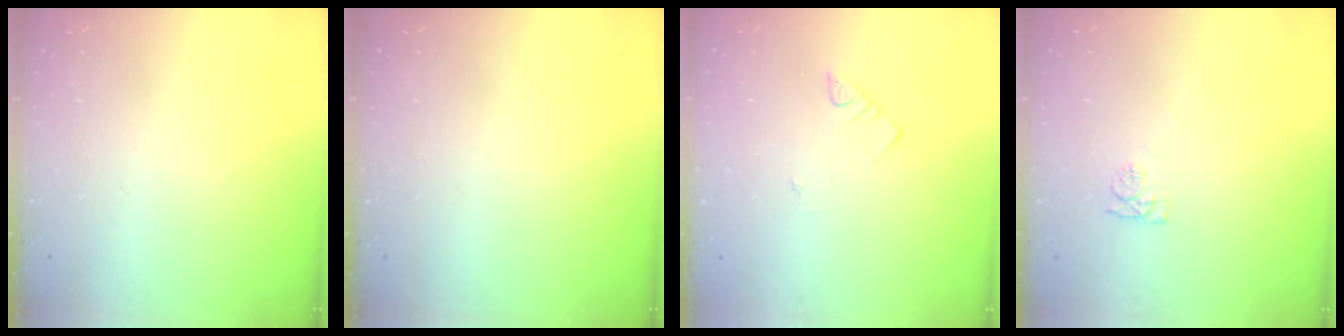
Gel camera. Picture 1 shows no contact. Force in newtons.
{"total": 0.0}
{"total": 2.1, "press": 2.1, "slide": 0.4}
{"total": 4.5, "press": 4.4, "slide": 0.8}